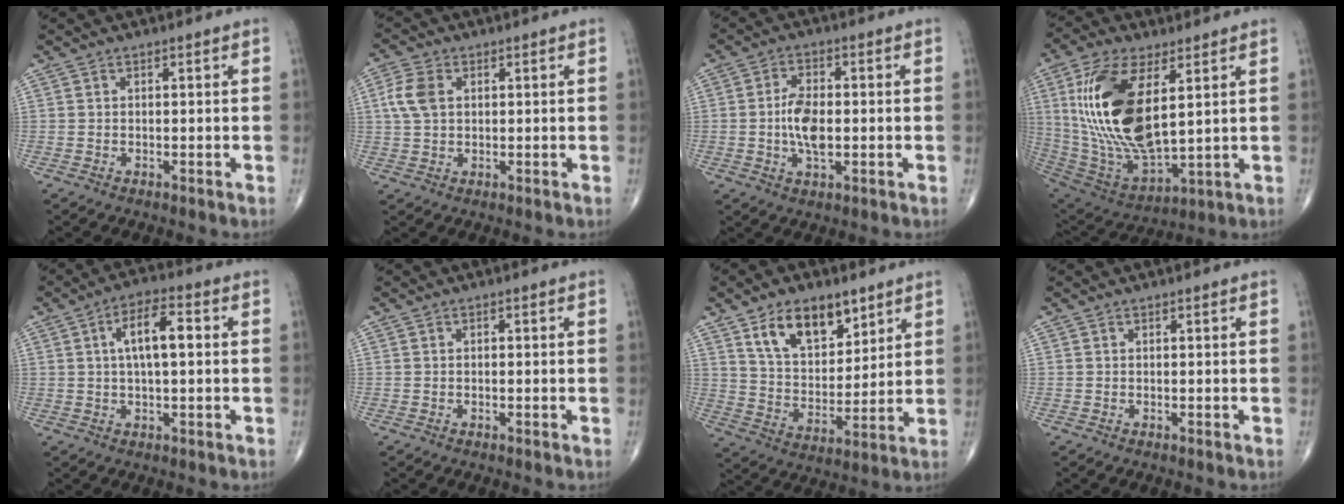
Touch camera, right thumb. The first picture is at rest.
{"total": 5.7, "force": [1.3, 3.8, 4.0], "torque": [-0.091, 0.008, 0.023]}
{"total": 7.1, "force": [-0.6, 3.6, 6.1], "torque": [-0.116, 0.002, -0.014]}
{"total": 22.5, "force": [5.2, 10.1, 19.4], "torque": [-0.392, -0.030, 0.106]}
{"total": 8.4, "force": [1.4, 3.2, 7.7], "torque": [-0.130, 0.016, 0.017]}
{"total": 0.5, "force": [0.0, 0.2, 0.5], "torque": [-0.011, 0.000, 0.000]}
{"total": 14.0, "force": [8.0, 7.6, 8.5], "torque": [-0.110, -0.045, 0.149]}
{"total": 0.0}